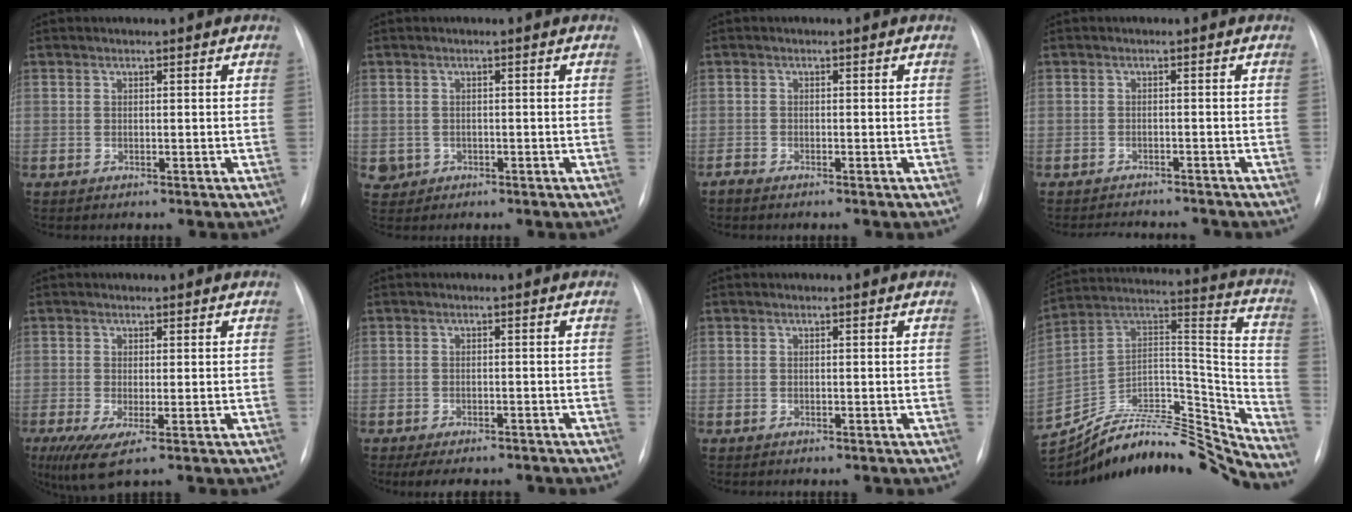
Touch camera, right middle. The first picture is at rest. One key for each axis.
{"total": 2.2, "fx": -0.6, "fy": 2.1, "fz": 0.3, "tx": -0.004, "ty": 0.005, "tz": -0.005}
{"total": 1.1, "fx": -1.0, "fy": 0.1, "fz": 0.4, "tx": -0.014, "ty": -0.002, "tz": -0.020}
{"total": 5.4, "fx": -5.3, "fy": 0.8, "fz": 0.8, "tx": -0.007, "ty": -0.001, "tz": -0.072}
{"total": 4.8, "fx": -1.9, "fy": 1.0, "fz": 4.3, "tx": -0.083, "ty": -0.017, "tz": -0.030}
{"total": 8.0, "fx": -6.8, "fy": 2.6, "fz": 3.1, "tx": -0.040, "ty": -0.004, "tz": -0.087}
{"total": 0.6, "fx": -0.5, "fy": 0.1, "fz": 0.3, "tx": -0.006, "ty": -0.001, "tz": -0.008}
{"total": 28.3, "fx": -26.5, "fy": 3.3, "fz": 9.5, "tx": -0.168, "ty": 0.026, "tz": -0.422}